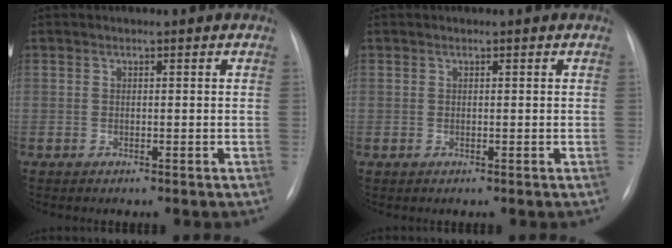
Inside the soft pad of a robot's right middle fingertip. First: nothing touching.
{"total": 0.0}